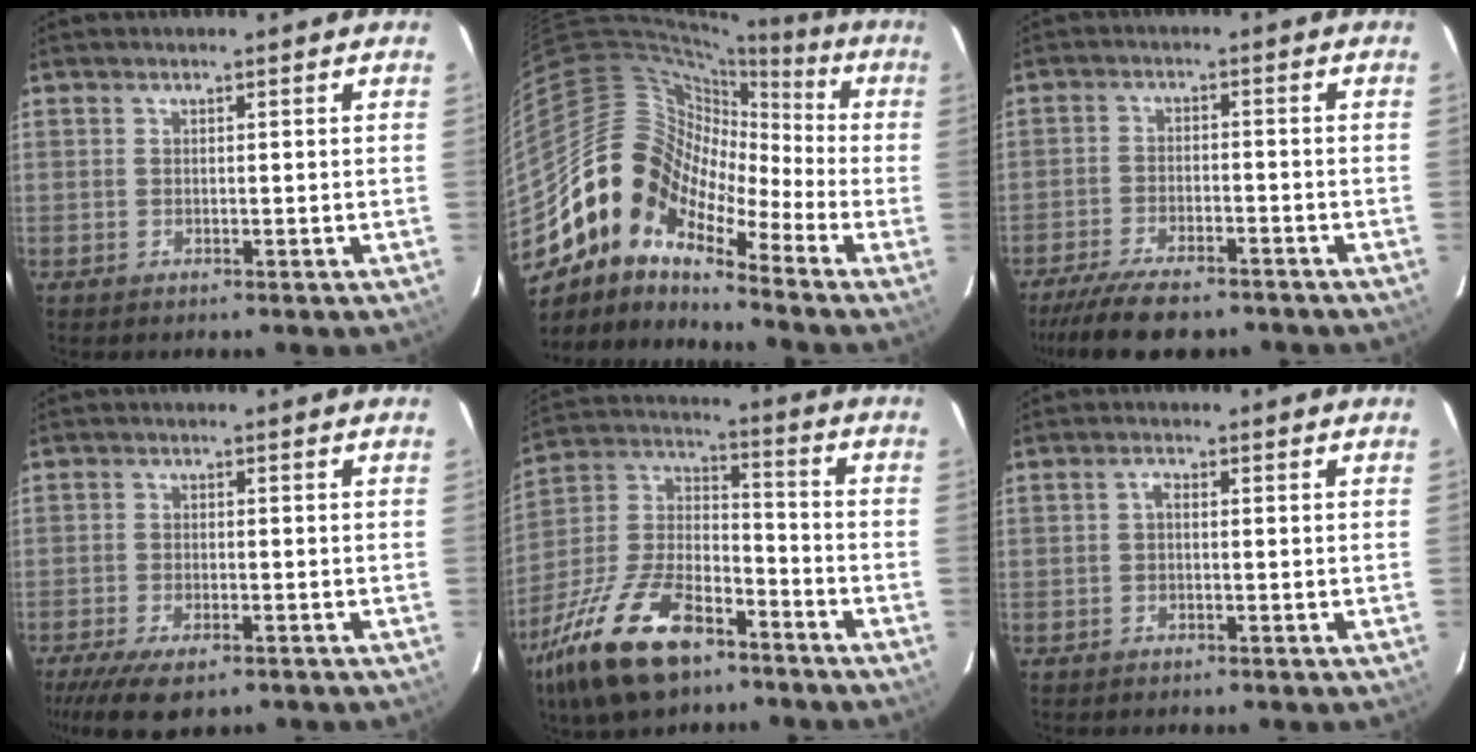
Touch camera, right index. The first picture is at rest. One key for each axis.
{"total": 13.2, "fx": -8.4, "fy": 8.1, "fz": 6.2, "tx": -0.100, "ty": 0.016, "tz": -0.189}
{"total": 12.5, "fx": -10.4, "fy": 3.5, "fz": 6.0, "tx": -0.136, "ty": -0.023, "tz": -0.168}
{"total": 9.5, "fx": -6.7, "fy": 3.4, "fz": 5.9, "tx": -0.143, "ty": -0.036, "tz": -0.114}
{"total": 21.9, "fx": -13.5, "fy": 10.0, "fz": 14.1, "tx": -0.301, "ty": -0.007, "tz": -0.242}
{"total": 1.1, "fx": -0.2, "fy": 0.6, "fz": 0.9, "tx": -0.017, "ty": 0.006, "tz": -0.006}